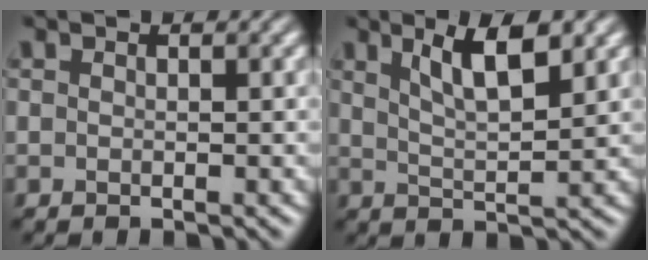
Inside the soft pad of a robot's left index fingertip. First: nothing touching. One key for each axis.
{"total": 5.0, "fx": 2.7, "fy": 1.3, "fz": 4.0, "tx": -0.062, "ty": 0.000, "tz": 0.047}